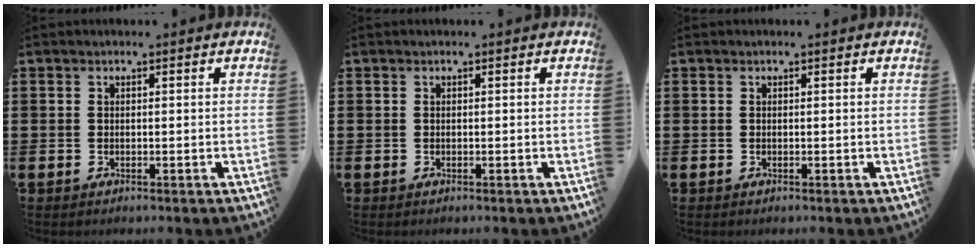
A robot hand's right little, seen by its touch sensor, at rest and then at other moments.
{"total": 0.0}
{"total": 0.0}